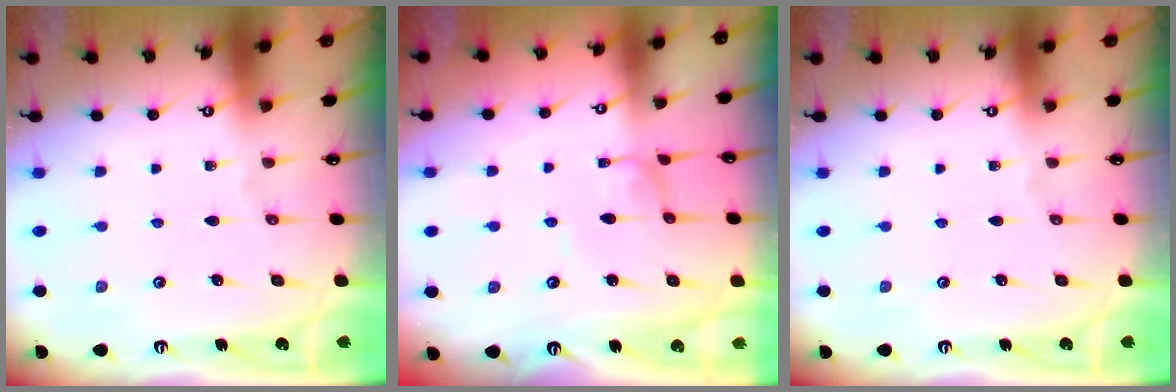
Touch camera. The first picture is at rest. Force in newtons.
{"total": 1.9, "press": 1.9, "slide": 0.0}
{"total": 0.0}